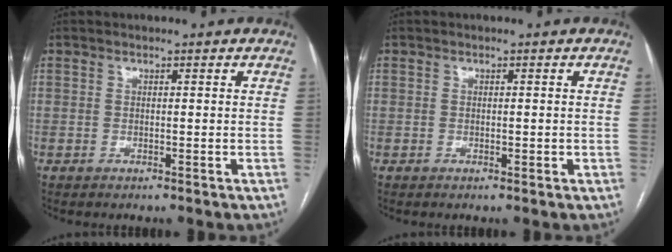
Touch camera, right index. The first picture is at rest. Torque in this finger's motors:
{"motor_torque": [-0.06, 0.56, 0.02, 0.02]}